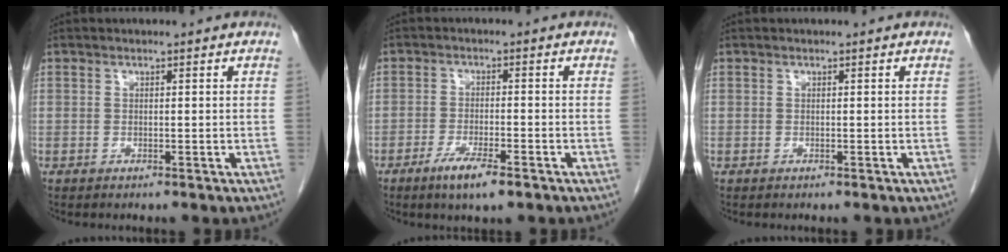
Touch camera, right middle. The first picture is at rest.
{"total": 5.3, "force": [-3.3, 0.7, 4.1], "torque": [-0.081, -0.010, -0.057]}
{"total": 0.0}